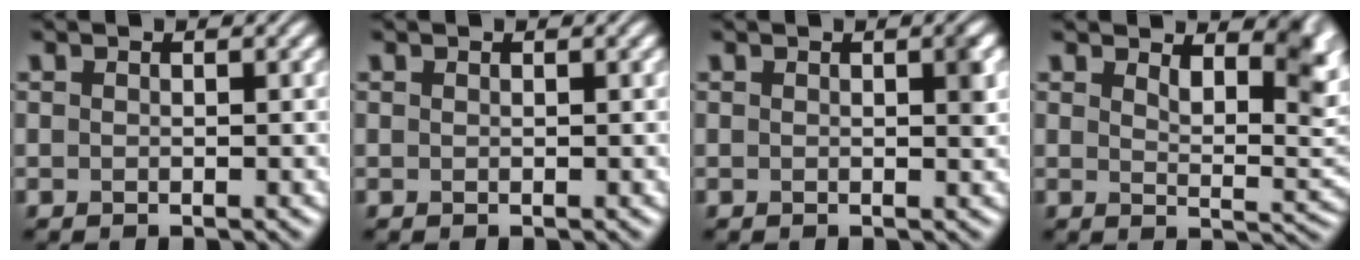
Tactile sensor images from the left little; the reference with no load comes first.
{"total": 0.0}
{"total": 1.2, "force": [0.3, 0.2, 1.1], "torque": [-0.015, 0.000, 0.004]}
{"total": 5.8, "force": [3.5, 2.2, 4.0], "torque": [-0.051, -0.008, 0.051]}